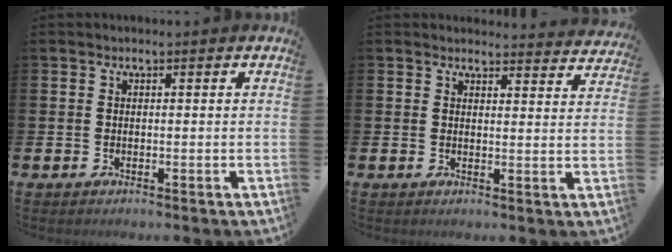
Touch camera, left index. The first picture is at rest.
{"total": 3.0, "force": [3.0, 0.3, 0.0], "torque": [0.004, -0.021, 0.051]}